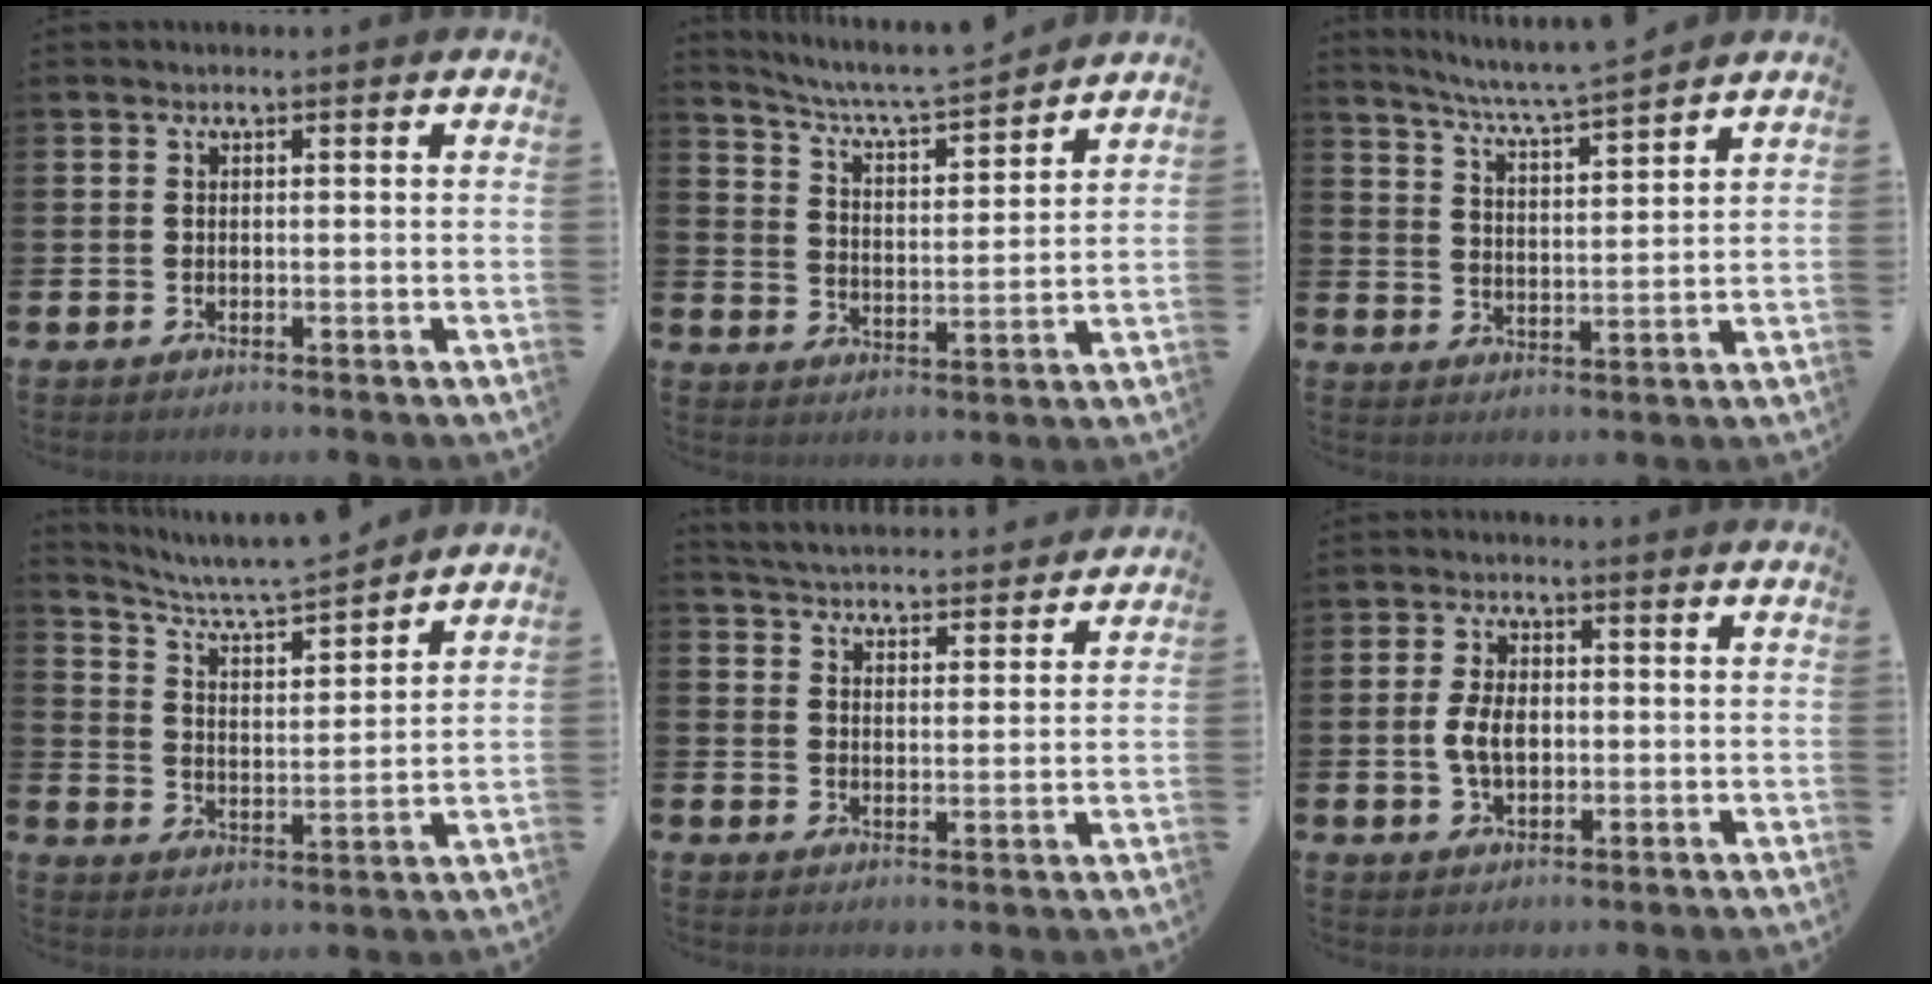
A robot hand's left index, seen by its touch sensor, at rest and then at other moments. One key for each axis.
{"total": 6.5, "fx": 6.2, "fy": 0.2, "fz": 1.7, "tx": -0.060, "ty": -0.050, "tz": 0.105}
{"total": 5.9, "fx": 5.7, "fy": -0.6, "fz": 1.4, "tx": -0.048, "ty": -0.043, "tz": 0.097}
{"total": 7.0, "fx": 6.7, "fy": 0.6, "fz": 1.8, "tx": -0.064, "ty": -0.052, "tz": 0.115}
{"total": 4.9, "fx": 4.9, "fy": 0.4, "fz": -0.1, "tx": -0.019, "ty": -0.039, "tz": 0.085}
{"total": 4.6, "fx": -0.2, "fy": 2.9, "fz": 3.6, "tx": -0.066, "ty": 0.003, "tz": -0.009}